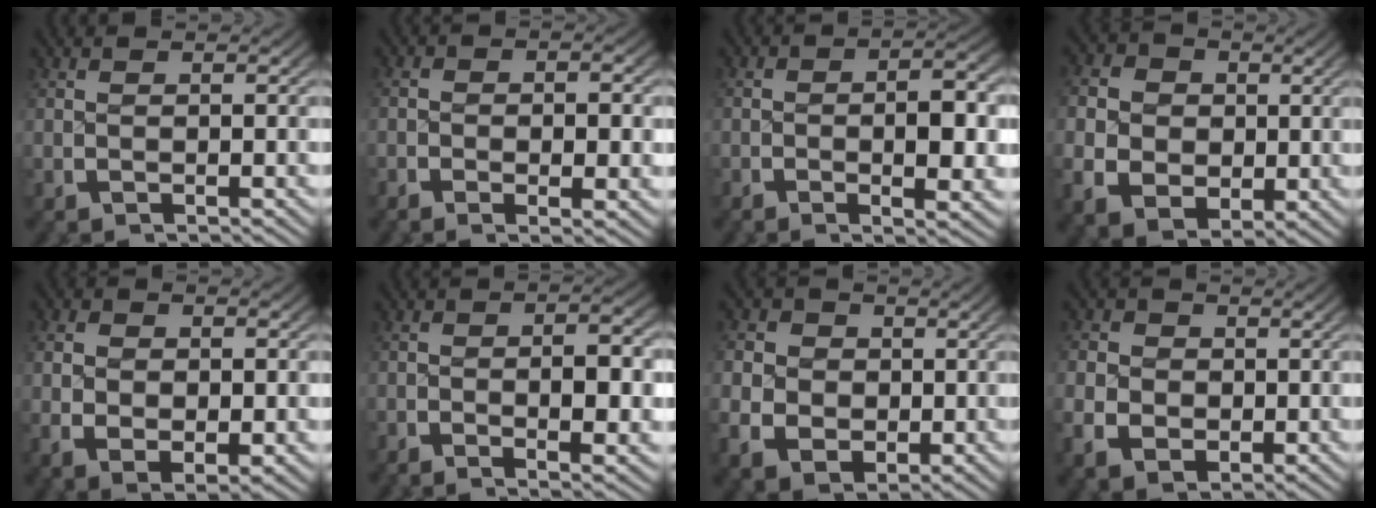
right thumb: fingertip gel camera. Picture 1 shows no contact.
{"total": 2.4, "force": [-0.6, 1.1, 2.0], "torque": [-0.031, -0.009, -0.010]}
{"total": 4.4, "force": [-0.5, 1.7, 4.1], "torque": [-0.057, -0.006, -0.009]}
{"total": 8.4, "force": [-0.1, 6.9, 4.9], "torque": [-0.112, -0.033, 0.012]}
{"total": 5.1, "force": [-0.3, 3.4, 3.8], "torque": [-0.080, -0.021, 0.011]}
{"total": 4.1, "force": [-0.7, 1.5, 3.8], "torque": [-0.054, -0.006, -0.013]}
{"total": 7.5, "force": [-0.1, 6.2, 4.2], "torque": [-0.095, -0.030, 0.013]}
{"total": 5.8, "force": [-0.1, 4.8, 3.3], "torque": [-0.069, -0.020, 0.010]}